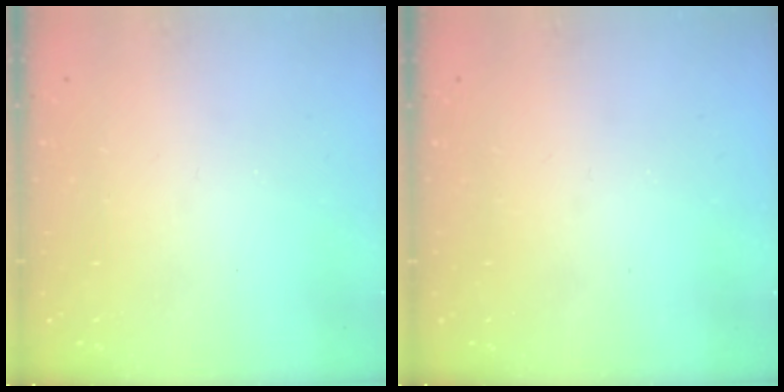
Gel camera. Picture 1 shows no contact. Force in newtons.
{"total": 0.0}